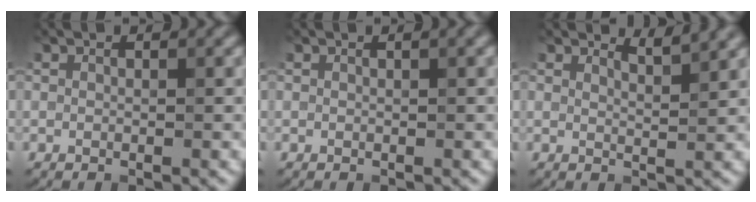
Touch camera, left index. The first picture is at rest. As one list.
[{"total": 0.7, "force": [0.3, 0.2, 0.6], "torque": [-0.005, 0.004, 0.002]}, {"total": 2.1, "force": [2.0, 0.3, 0.6], "torque": [-0.004, -0.001, 0.025]}]